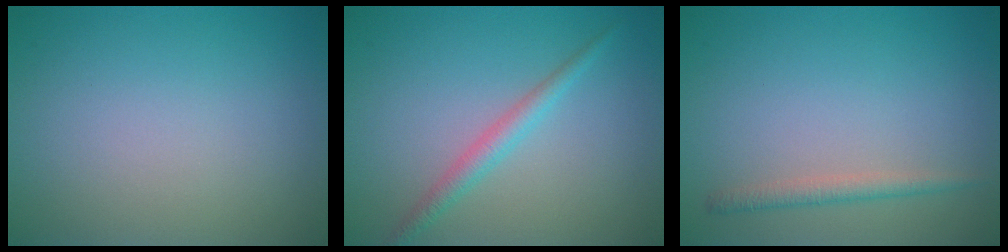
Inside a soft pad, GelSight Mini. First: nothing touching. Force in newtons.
{"total": 2.0, "press": 2.0, "slide": 0.1}
{"total": 1.6, "press": 1.6, "slide": 0.0}